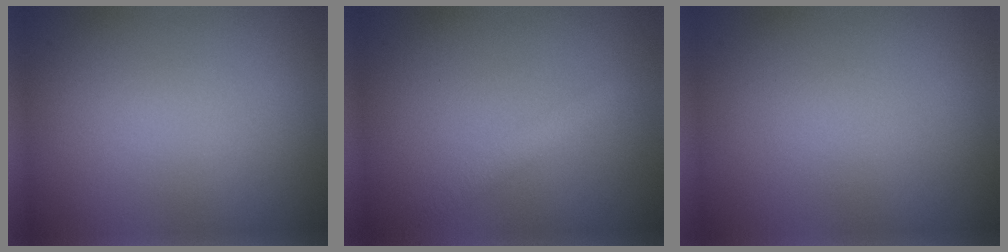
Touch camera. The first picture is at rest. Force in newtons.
{"total": 1.0, "press": 1.0, "slide": 0.1}
{"total": 0.0}